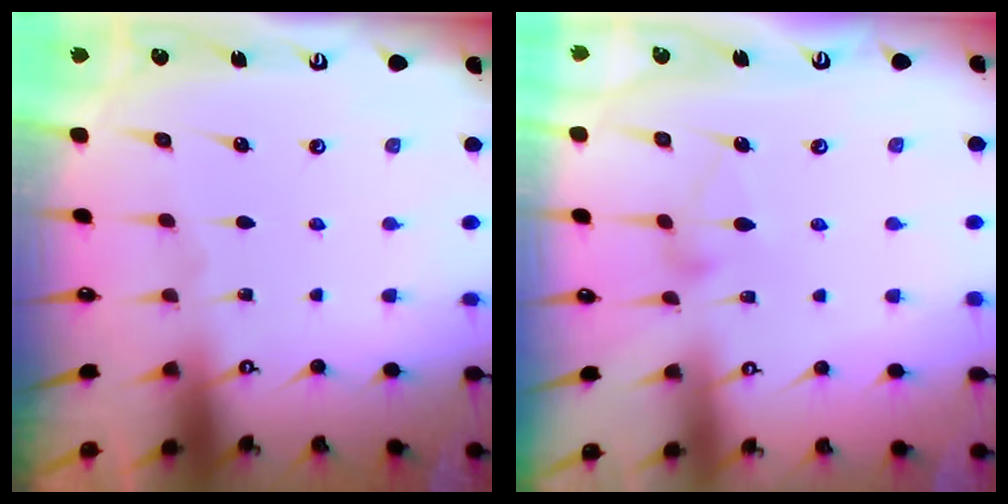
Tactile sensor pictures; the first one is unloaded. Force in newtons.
{"total": 6.9, "press": 6.9, "slide": 0.4}